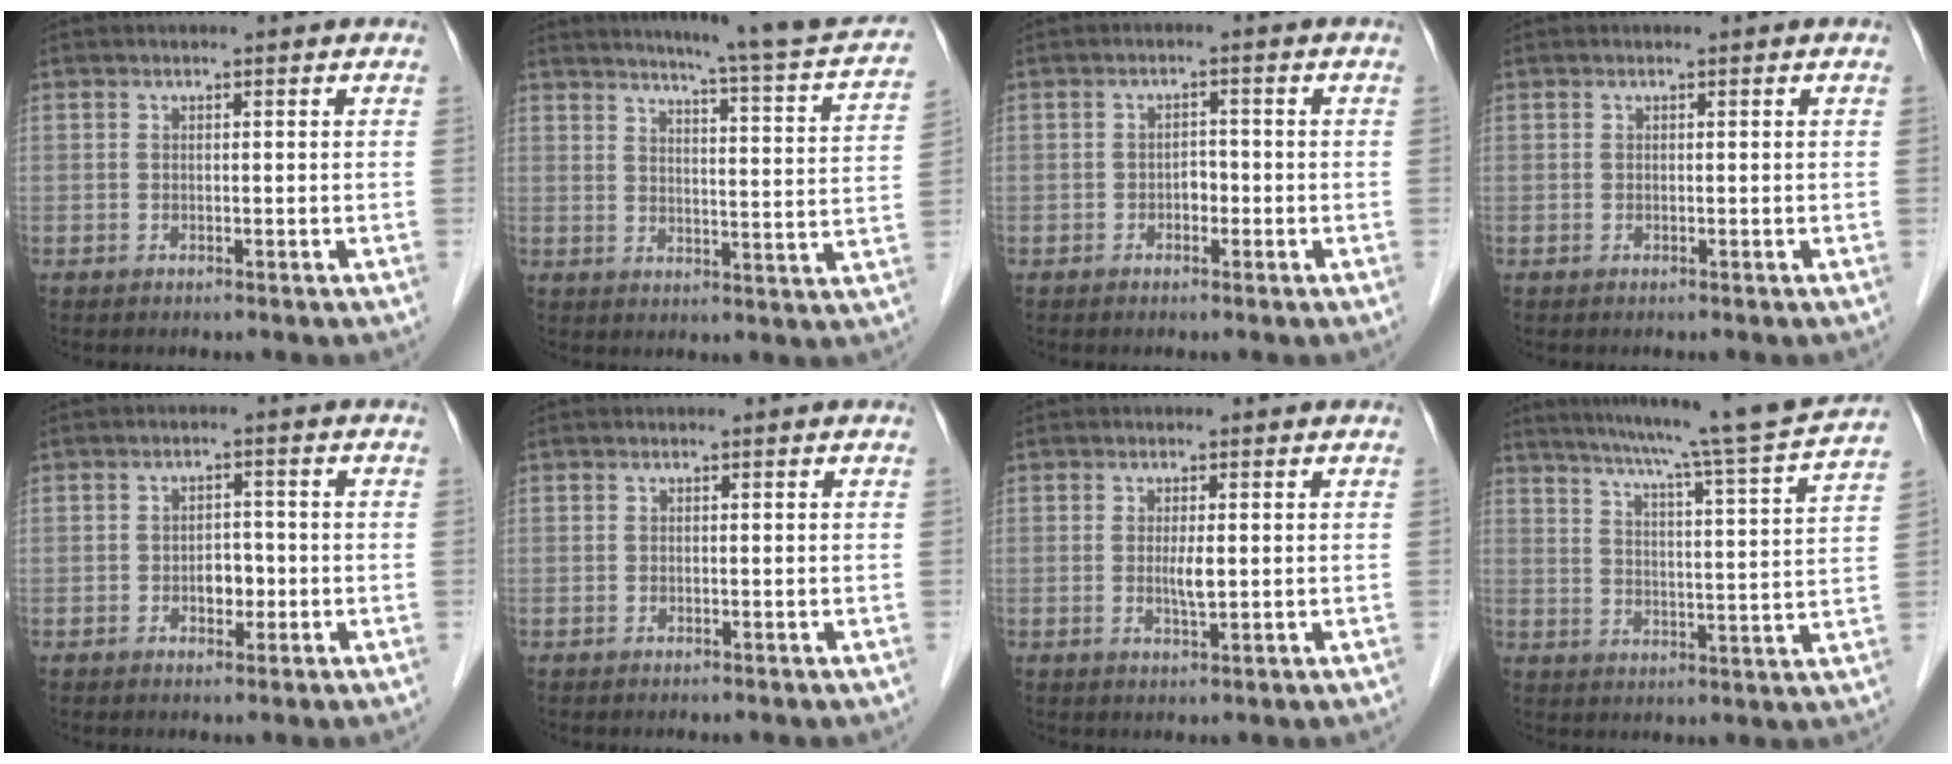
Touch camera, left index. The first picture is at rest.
{"total": 17.4, "force": [15.7, 0.0, 7.5], "torque": [-0.102, -0.045, 0.185]}
{"total": 1.8, "force": [-0.7, 1.1, 1.2], "torque": [-0.014, 0.006, -0.013]}
{"total": 0.0}
{"total": 2.9, "force": [-0.8, 1.8, 2.1], "torque": [-0.028, 0.005, -0.010]}
{"total": 0.0}
{"total": 2.4, "force": [0.1, 0.4, 2.3], "torque": [-0.047, -0.004, 0.004]}
{"total": 19.5, "force": [17.1, -1.7, 9.2], "torque": [-0.155, -0.034, 0.221]}